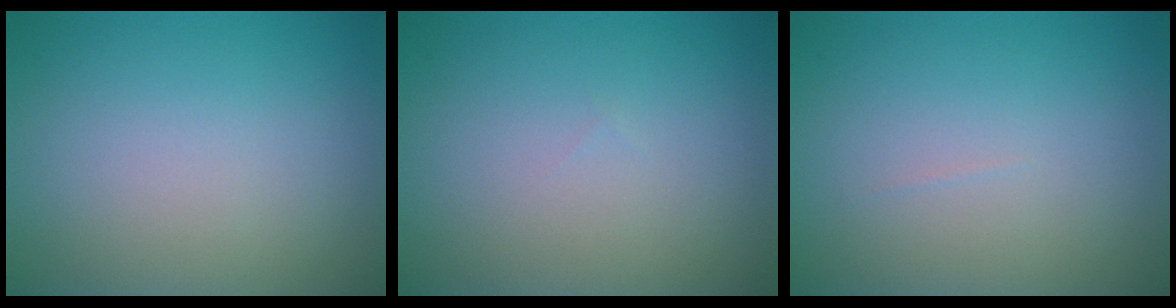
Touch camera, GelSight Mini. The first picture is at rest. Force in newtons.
{"total": 0.0}
{"total": 0.0}